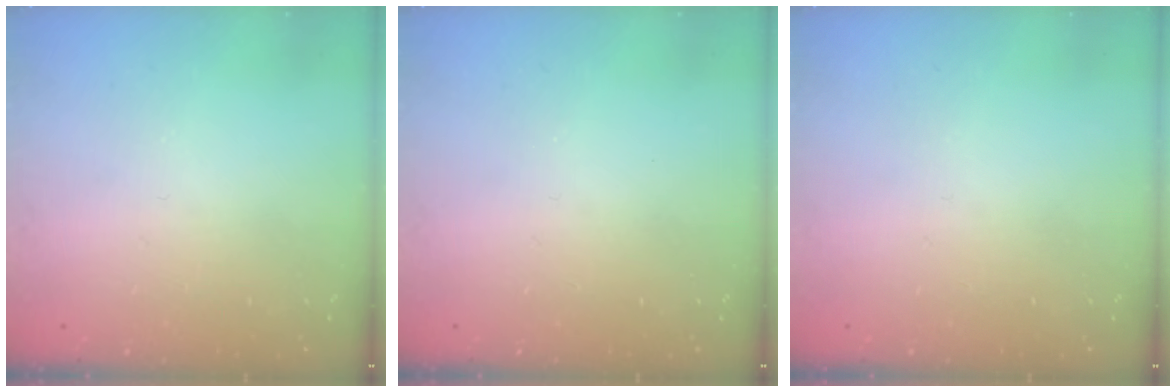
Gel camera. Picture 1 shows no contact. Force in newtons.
{"total": 0.0}
{"total": 0.0}